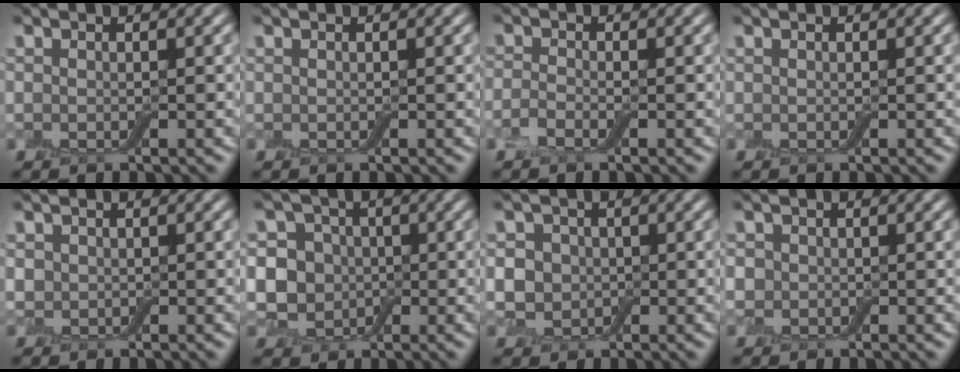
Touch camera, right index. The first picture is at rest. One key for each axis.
{"total": 0.0}
{"total": 1.5, "fx": -0.9, "fy": 0.7, "fz": 1.0, "tx": -0.025, "ty": 0.000, "tz": -0.023}
{"total": 0.0}
{"total": 1.1, "fx": 0.1, "fy": 1.1, "fz": 0.2, "tx": 0.000, "ty": 0.000, "tz": -0.003}
{"total": 7.8, "fx": -0.1, "fy": 7.2, "fz": 3.1, "tx": -0.064, "ty": 0.033, "tz": -0.039}
{"total": 4.5, "fx": 0.1, "fy": 4.1, "fz": 1.8, "tx": -0.021, "ty": 0.017, "tz": -0.022}
{"total": 1.7, "fx": 0.0, "fy": 1.7, "fz": 0.4, "tx": -0.003, "ty": 0.002, "tz": -0.006}